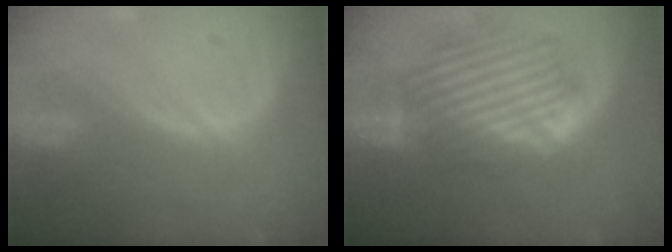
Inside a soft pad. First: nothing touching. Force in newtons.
{"total": 8.4, "press": 8.1, "slide": 2.2}